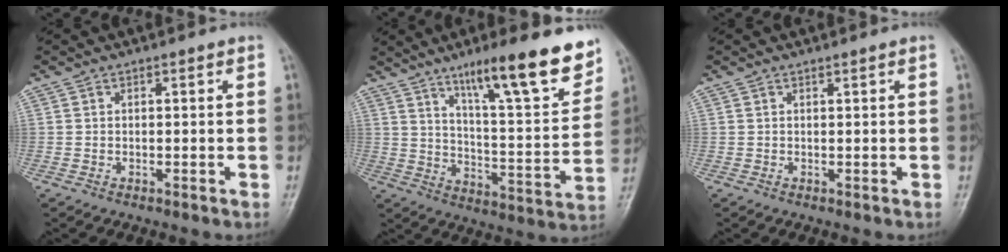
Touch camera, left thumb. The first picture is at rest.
{"total": 19.5, "force": [12.7, 3.5, 14.3], "torque": [-0.181, -0.065, 0.201]}
{"total": 0.0}